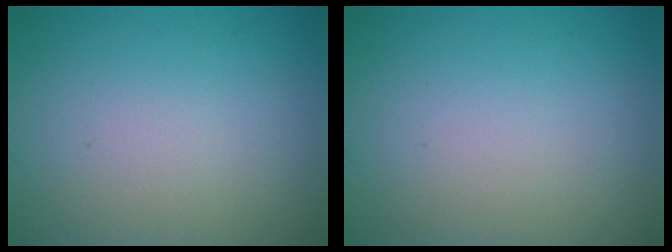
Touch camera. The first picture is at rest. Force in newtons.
{"total": 0.0}